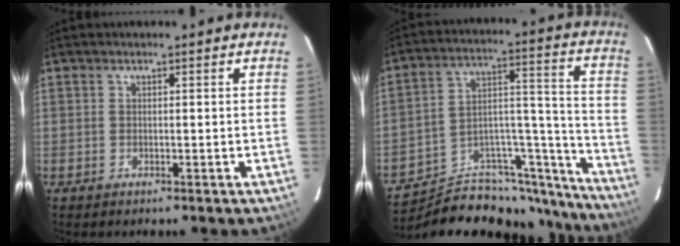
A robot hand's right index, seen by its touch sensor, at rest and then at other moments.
{"total": 25.9, "force": [-24.2, 6.2, 6.7], "torque": [-0.071, 0.047, -0.345]}